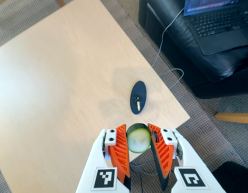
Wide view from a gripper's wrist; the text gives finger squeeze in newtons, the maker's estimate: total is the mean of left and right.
{"total": 11.9, "left": 12.0, "right": 11.8}